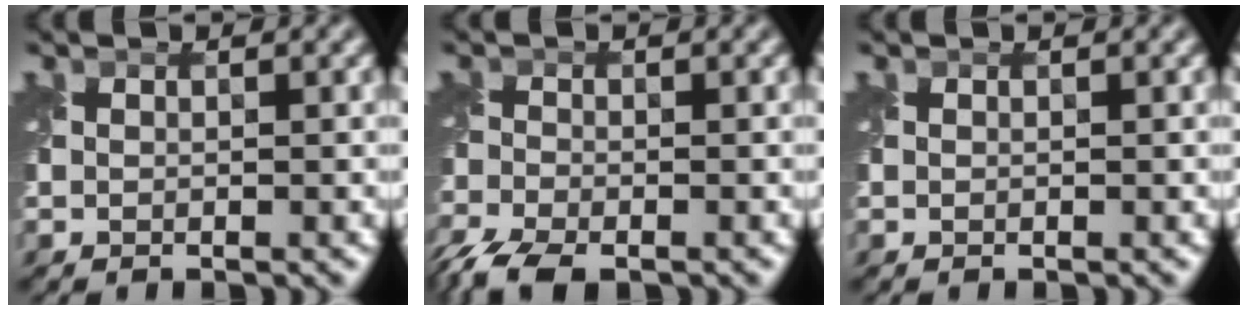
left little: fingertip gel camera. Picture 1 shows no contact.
{"total": 5.4, "force": [-4.3, 2.0, 2.7], "torque": [-0.056, -0.029, -0.090]}
{"total": 0.0}